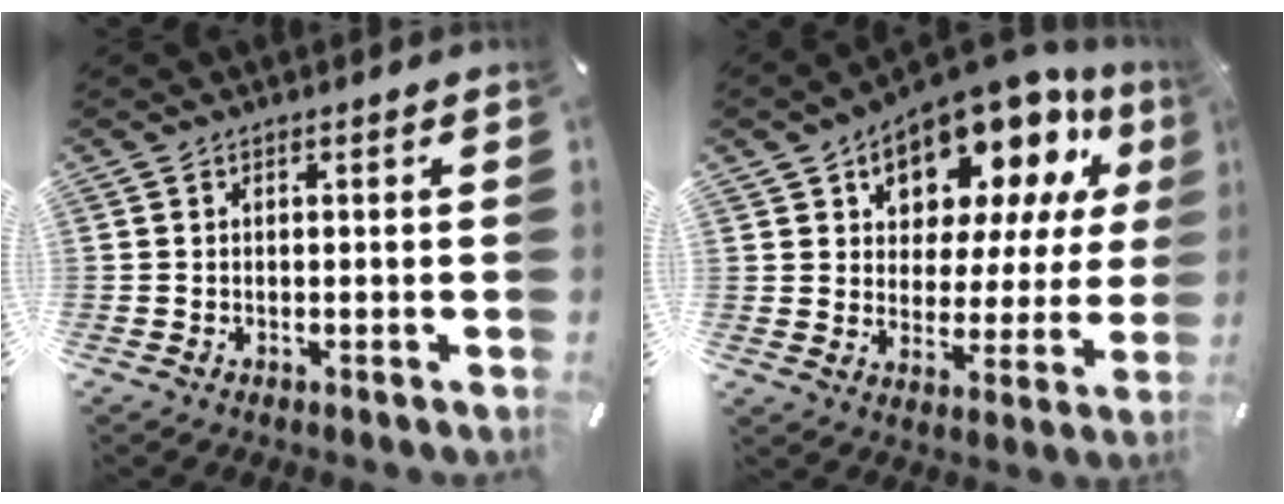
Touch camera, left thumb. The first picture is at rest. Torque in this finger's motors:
{"motor_torque": [2.04, 2.96, 1.49, -1.28, 0.22]}